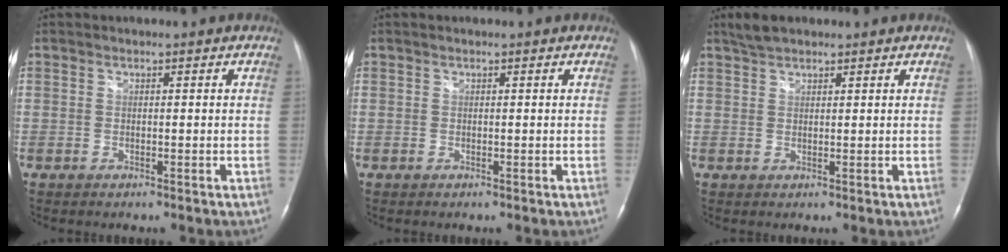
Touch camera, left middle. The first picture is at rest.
{"total": 0.0}
{"total": 3.0, "force": [2.6, 1.0, 1.3], "torque": [-0.032, 0.011, 0.049]}